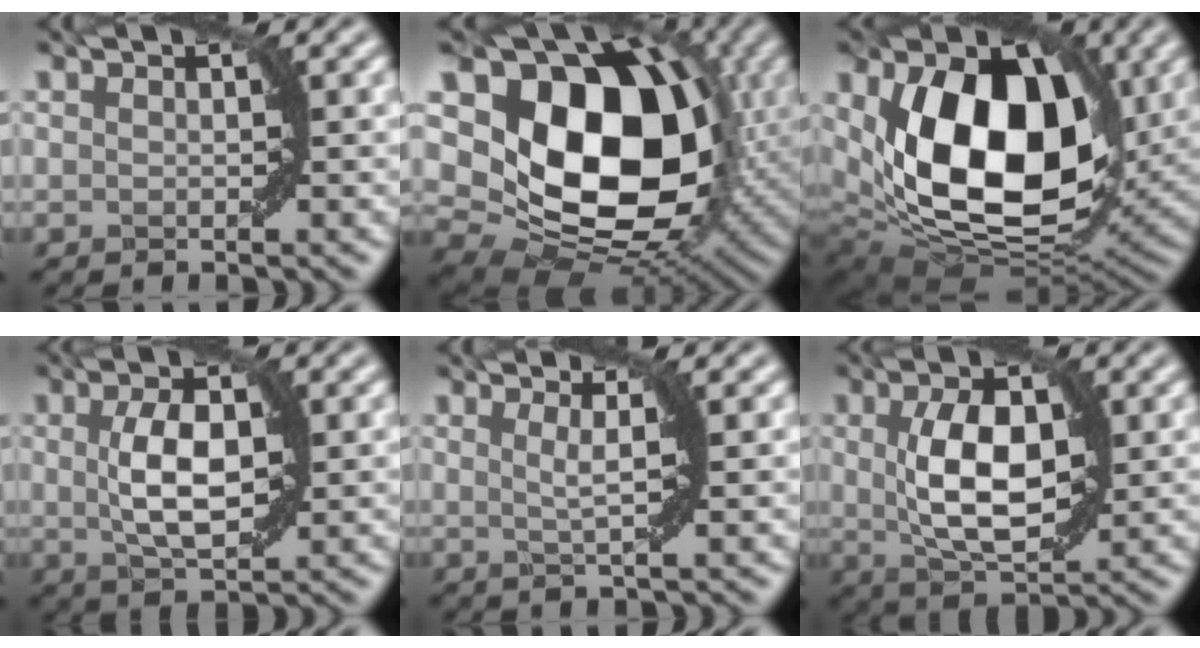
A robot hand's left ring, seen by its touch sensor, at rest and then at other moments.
{"total": 16.1, "force": [2.6, 11.4, 11.1], "torque": [-0.166, -0.005, 0.047]}
{"total": 14.2, "force": [2.6, 9.1, 10.7], "torque": [-0.161, -0.024, 0.046]}
{"total": 4.9, "force": [0.5, 2.3, 4.3], "torque": [-0.086, 0.003, 0.012]}
{"total": 2.1, "force": [0.7, 0.3, 2.0], "torque": [-0.036, -0.002, 0.010]}
{"total": 6.9, "force": [0.6, 3.4, 5.9], "torque": [-0.114, 0.000, 0.016]}